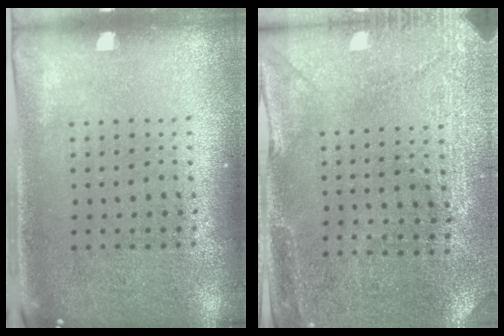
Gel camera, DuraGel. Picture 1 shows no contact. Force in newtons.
{"total": 2.8, "press": 2.7, "slide": 0.9}